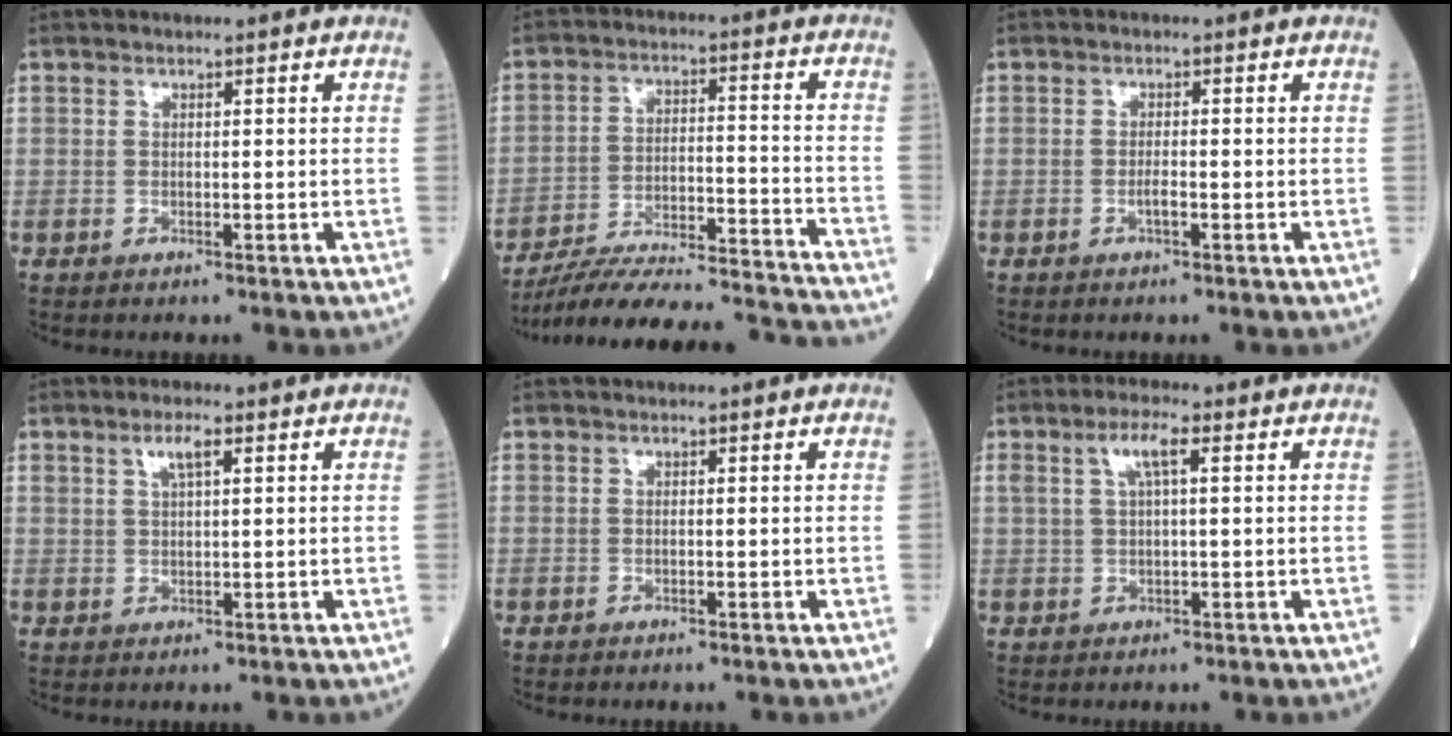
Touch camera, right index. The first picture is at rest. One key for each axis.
{"total": 25.0, "fx": -23.6, "fy": 0.1, "fz": 8.2, "tx": -0.096, "ty": -0.021, "tz": -0.334}
{"total": 1.4, "fx": -0.6, "fy": 0.1, "fz": 1.3, "tx": -0.024, "ty": 0.000, "tz": -0.013}
{"total": 2.9, "fx": 1.5, "fy": 0.6, "fz": 2.4, "tx": -0.048, "ty": 0.005, "tz": 0.028}
{"total": 0.0}
{"total": 4.0, "fx": 1.5, "fy": 0.7, "fz": 3.6, "tx": -0.077, "ty": 0.015, "tz": 0.032}